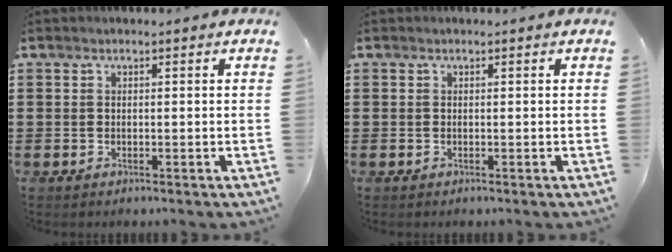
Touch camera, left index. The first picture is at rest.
{"total": 0.0}